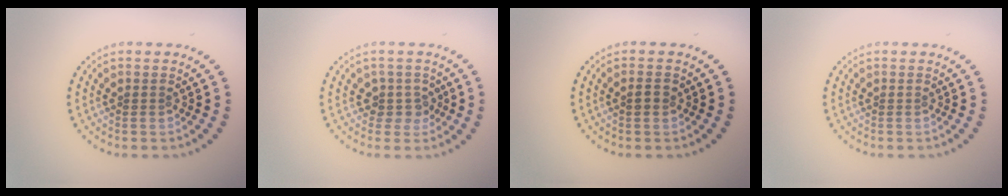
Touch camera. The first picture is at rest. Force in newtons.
{"total": 1.9, "press": 1.5, "slide": 1.1}
{"total": 1.2, "press": 1.2, "slide": 0.2}
{"total": 0.0}